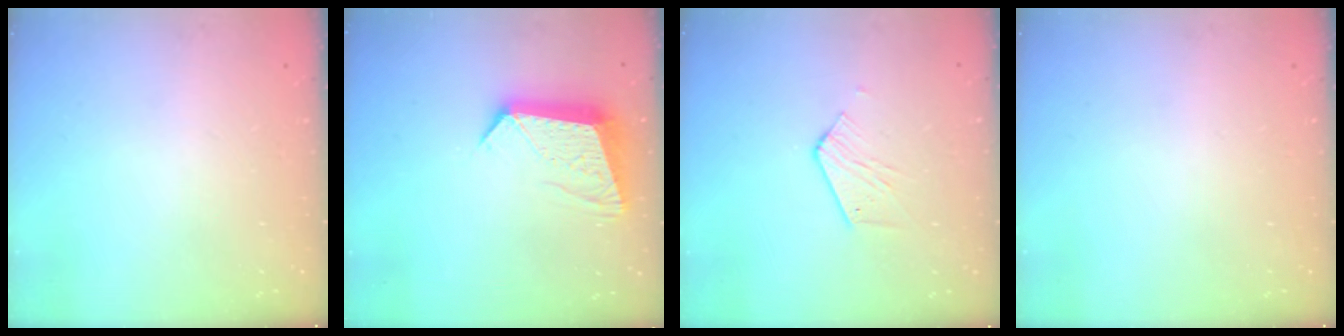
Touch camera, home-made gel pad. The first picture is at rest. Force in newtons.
{"total": 11.6, "press": 11.6, "slide": 1.1}
{"total": 6.2, "press": 6.2, "slide": 0.4}
{"total": 0.0}